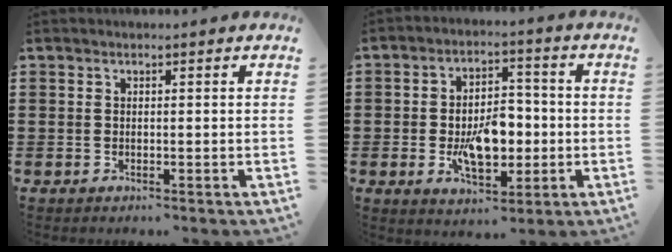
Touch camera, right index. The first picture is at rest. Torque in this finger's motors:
{"motor_torque": [2.14, 0.00, 0.49, 0.21]}